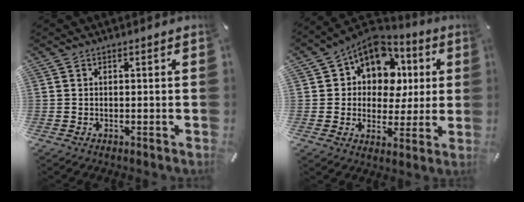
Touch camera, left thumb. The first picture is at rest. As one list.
[{"total": 12.1, "force": [5.4, 9.6, 5.0], "torque": [-0.094, -0.030, 0.107]}]